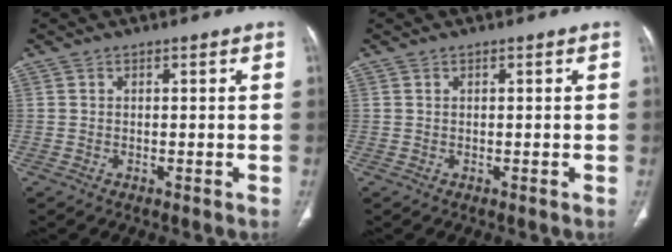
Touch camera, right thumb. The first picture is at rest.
{"total": 0.0}